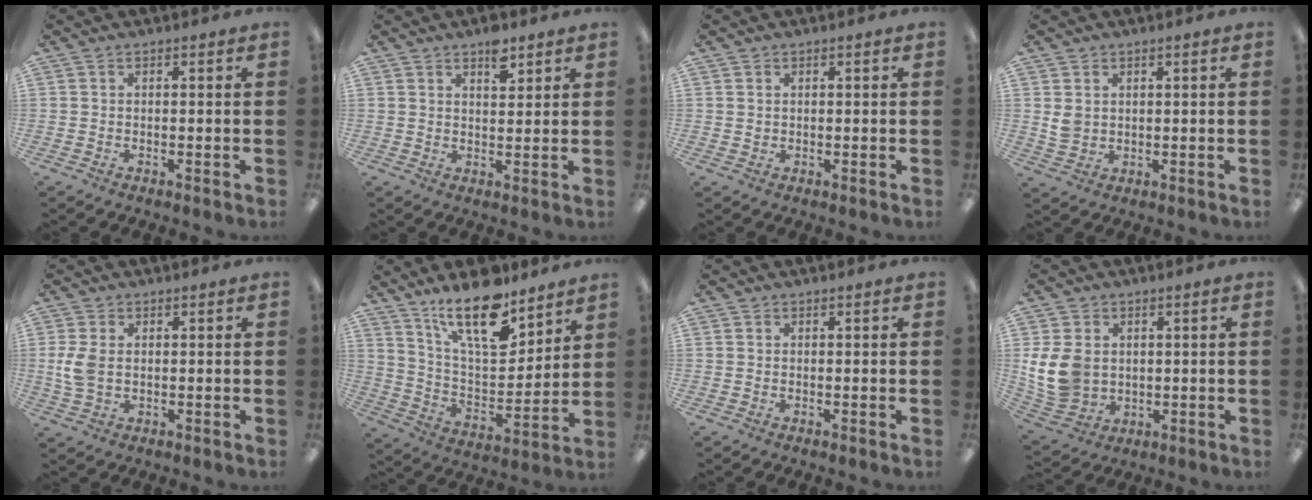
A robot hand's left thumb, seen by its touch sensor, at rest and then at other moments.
{"total": 5.0, "force": [3.6, 2.3, 2.6], "torque": [-0.026, -0.020, 0.059]}
{"total": 0.8, "force": [0.4, 0.6, 0.0], "torque": [-0.002, 0.002, 0.008]}
{"total": 3.5, "force": [1.3, 2.9, 1.4], "torque": [-0.021, -0.001, 0.025]}
{"total": 5.8, "force": [0.3, 4.0, 4.2], "torque": [-0.097, -0.003, 0.000]}
{"total": 18.9, "force": [13.3, 7.1, 11.4], "torque": [-0.193, -0.076, 0.227]}
{"total": 0.0}
{"total": 11.7, "force": [1.3, 9.5, 6.8], "torque": [-0.160, 0.004, 0.027]}